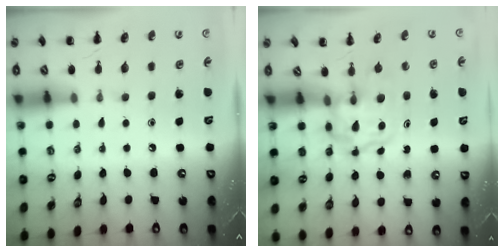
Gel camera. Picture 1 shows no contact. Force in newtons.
{"total": 3.8, "press": 3.8, "slide": 0.5}